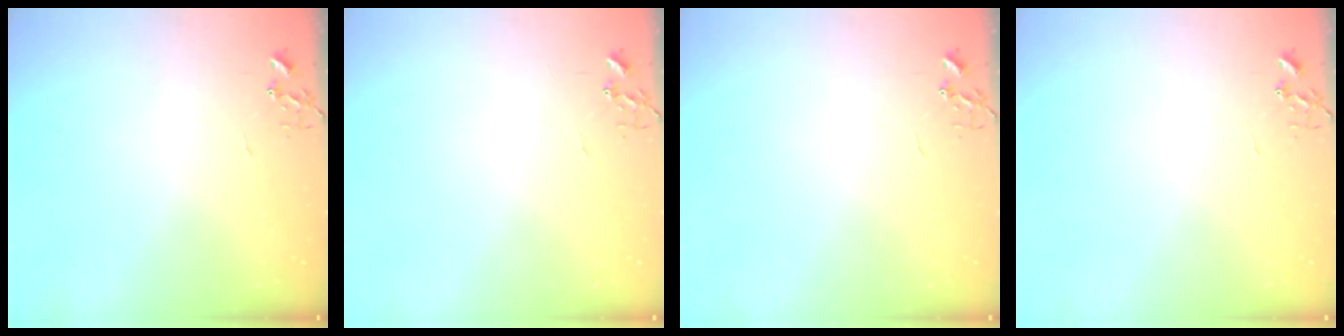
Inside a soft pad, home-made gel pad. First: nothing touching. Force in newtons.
{"total": 0.0}
{"total": 0.0}
{"total": 0.0}